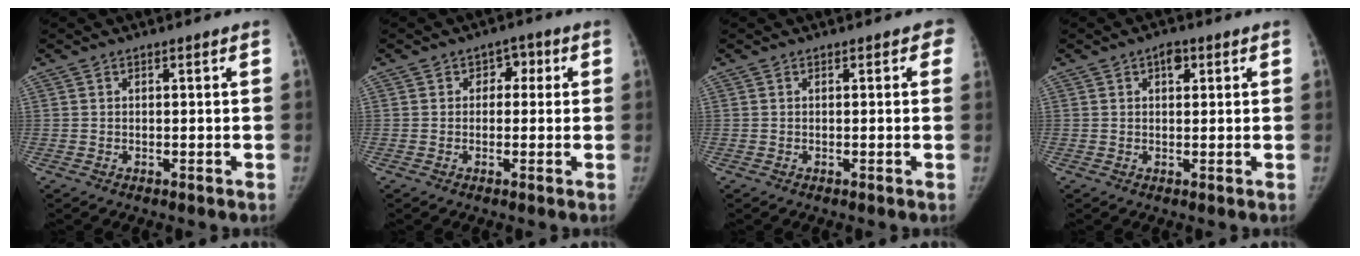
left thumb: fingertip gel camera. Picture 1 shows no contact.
{"total": 3.5, "force": [0.6, 2.9, 1.8], "torque": [0.013, 0.008, -0.005]}
{"total": 1.3, "force": [0.5, 0.9, 0.8], "torque": [0.016, 0.004, -0.007]}
{"total": 2.8, "force": [1.2, 1.7, 1.9], "torque": [-0.014, 0.000, 0.013]}